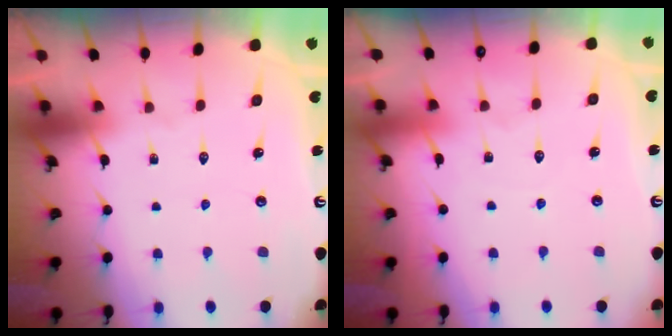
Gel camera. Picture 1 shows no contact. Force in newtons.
{"total": 3.9, "press": 3.9, "slide": 0.4}